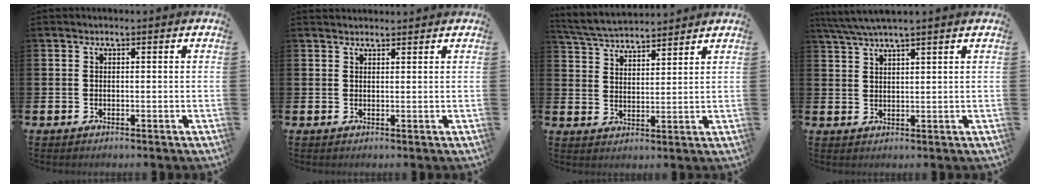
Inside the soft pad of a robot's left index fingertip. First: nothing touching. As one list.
[{"total": 1.3, "force": [1.3, 0.3, 0.0], "torque": [0.009, -0.002, 0.021]}, {"total": 5.0, "force": [4.9, 0.7, 0.4], "torque": [-0.031, -0.028, 0.088]}, {"total": 4.1, "force": [3.7, -0.1, 1.8], "torque": [-0.049, -0.007, 0.069]}]